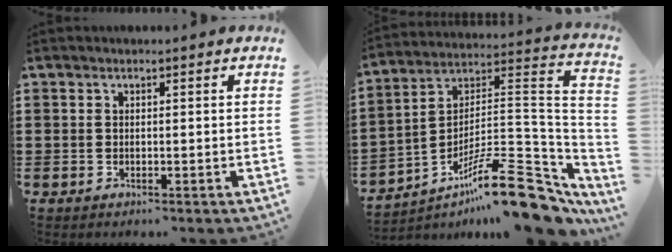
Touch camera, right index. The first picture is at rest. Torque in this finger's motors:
{"motor_torque": [-0.55, 0.44, -0.59, -0.21]}